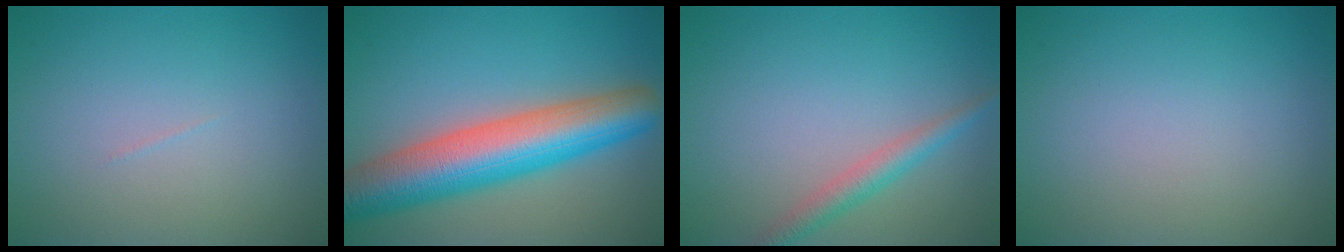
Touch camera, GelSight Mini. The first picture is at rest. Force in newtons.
{"total": 10.1, "press": 10.0, "slide": 0.4}
{"total": 2.4, "press": 2.4, "slide": 0.1}
{"total": 0.0}